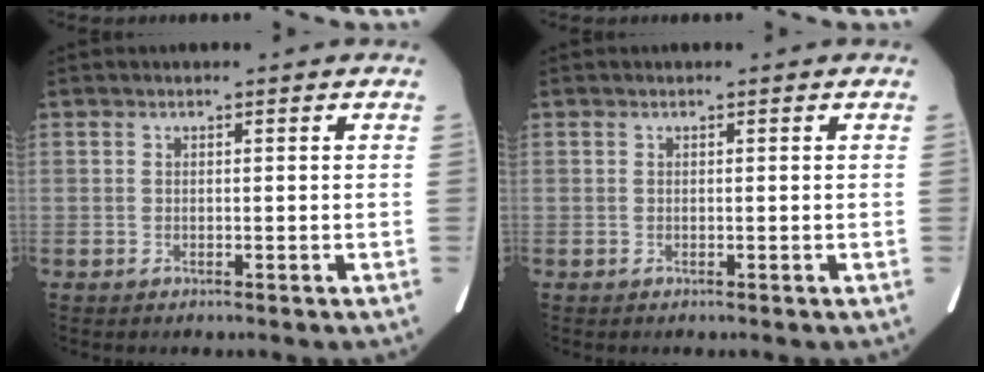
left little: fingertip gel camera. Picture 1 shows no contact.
{"total": 0.0}